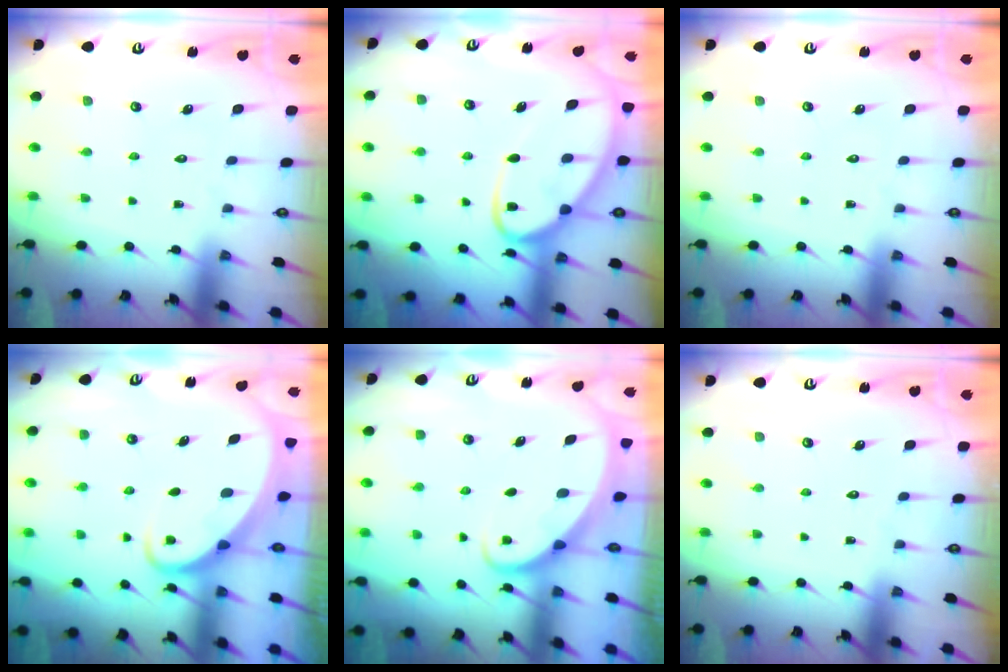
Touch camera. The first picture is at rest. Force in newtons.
{"total": 12.6, "press": 12.5, "slide": 1.3}
{"total": 0.0}
{"total": 2.8, "press": 2.8, "slide": 0.3}
{"total": 2.4, "press": 2.4, "slide": 0.2}
{"total": 0.0}